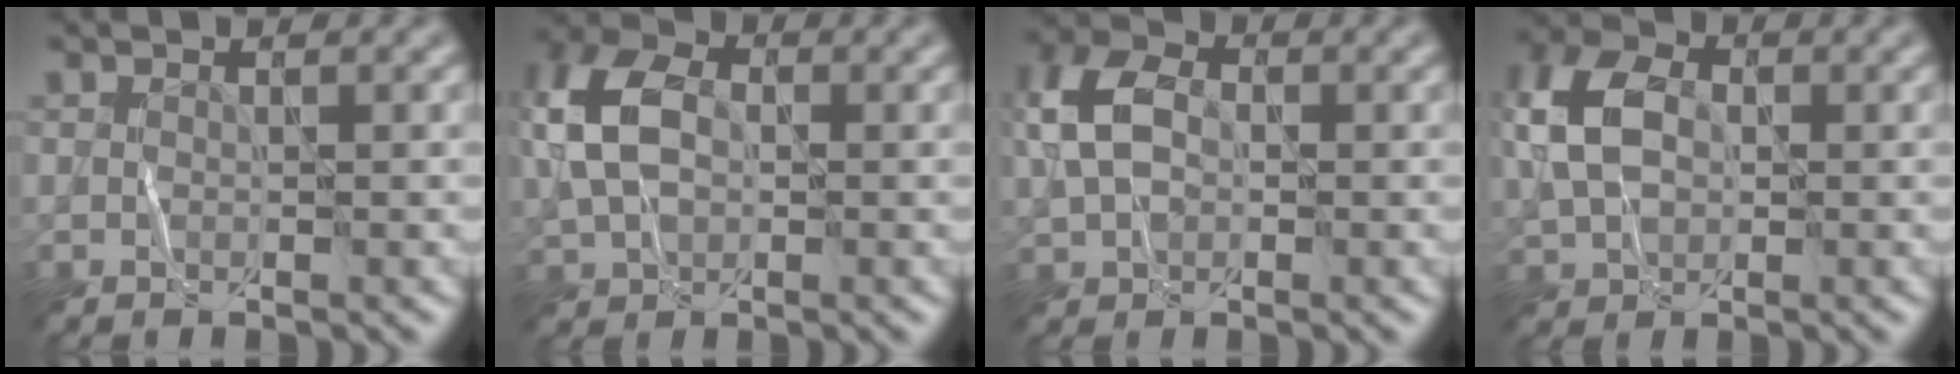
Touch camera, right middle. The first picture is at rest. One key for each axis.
{"total": 7.7, "fx": 0.6, "fy": 5.4, "fz": 5.4, "tx": -0.140, "ty": 0.019, "tz": -0.004}
{"total": 5.9, "fx": 0.5, "fy": 4.3, "fz": 4.0, "tx": -0.106, "ty": 0.016, "tz": -0.001}
{"total": 6.9, "fx": 0.7, "fy": 5.0, "fz": 4.6, "tx": -0.122, "ty": 0.018, "tz": 0.001}